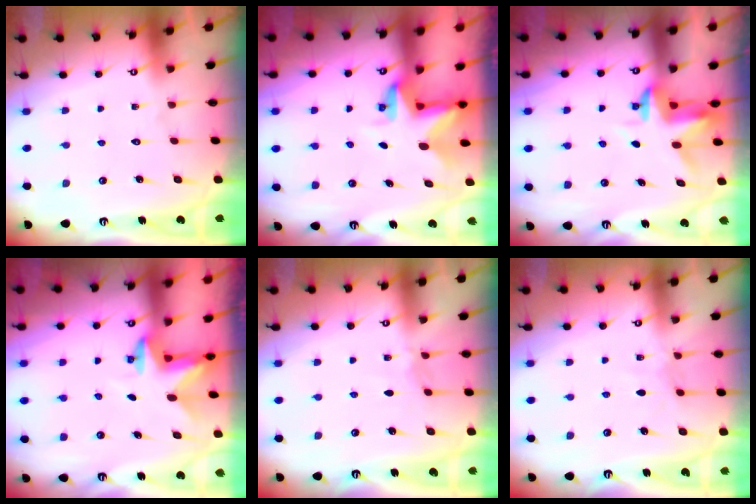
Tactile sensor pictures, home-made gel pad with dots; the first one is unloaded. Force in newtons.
{"total": 3.5, "press": 3.5, "slide": 0.2}
{"total": 3.5, "press": 3.5, "slide": 0.2}
{"total": 2.6, "press": 2.5, "slide": 0.4}
{"total": 3.1, "press": 3.1, "slide": 0.5}
{"total": 2.9, "press": 2.8, "slide": 0.4}